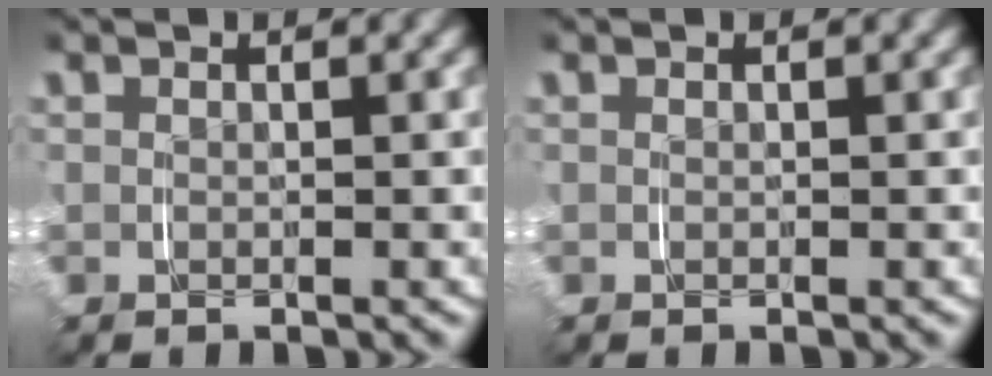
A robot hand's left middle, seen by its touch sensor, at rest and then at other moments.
{"total": 0.0}